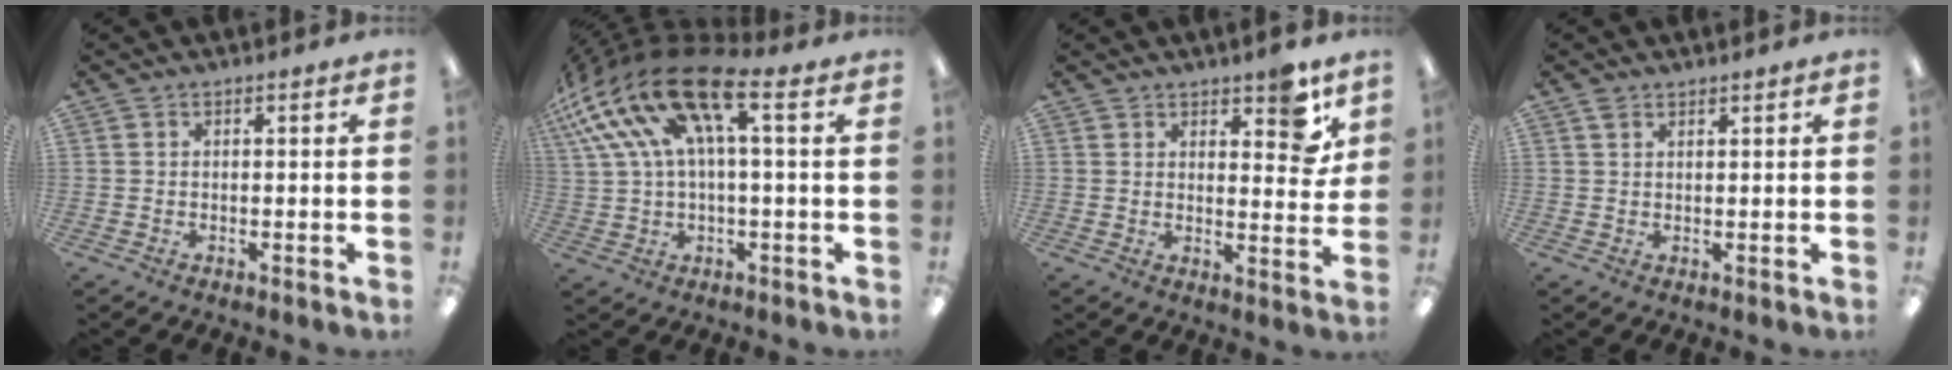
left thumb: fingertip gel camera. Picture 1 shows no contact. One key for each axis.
{"total": 21.0, "fx": 7.7, "fy": 8.4, "fz": 17.7, "tx": -0.373, "ty": -0.030, "tz": 0.132}
{"total": 8.1, "fx": 5.6, "fy": 3.2, "fz": 4.9, "tx": -0.046, "ty": -0.031, "tz": 0.089}
{"total": 1.4, "fx": 1.2, "fy": 0.4, "fz": 0.5, "tx": -0.013, "ty": -0.001, "tz": 0.023}